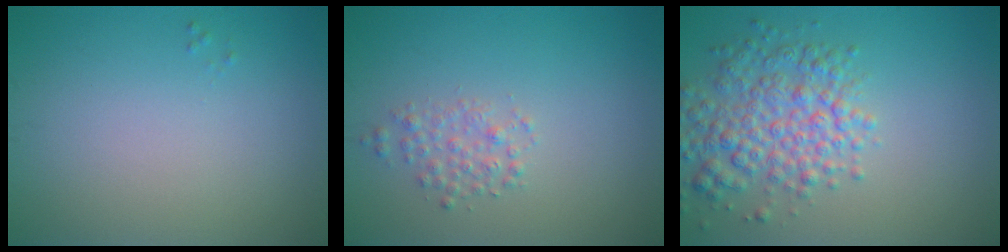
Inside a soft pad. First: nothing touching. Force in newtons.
{"total": 1.6, "press": 1.6, "slide": 0.0}
{"total": 5.2, "press": 5.2, "slide": 0.1}